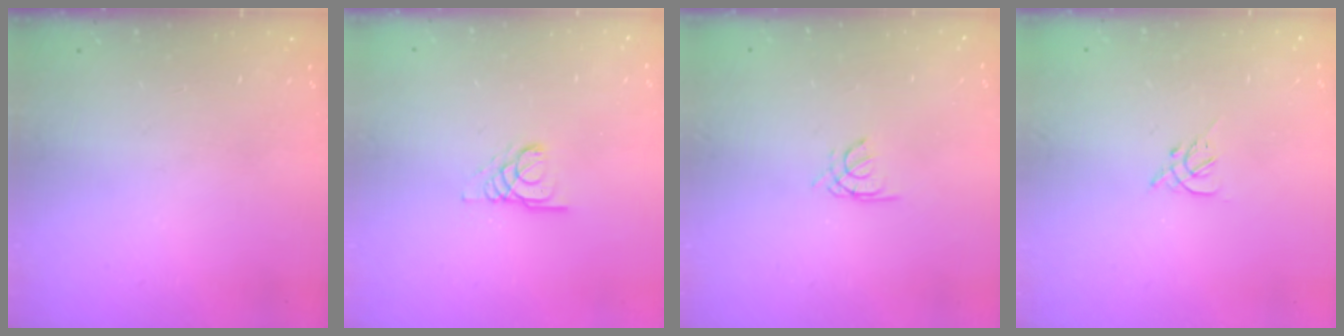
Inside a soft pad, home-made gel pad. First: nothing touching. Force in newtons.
{"total": 3.4, "press": 3.4, "slide": 0.3}
{"total": 1.5, "press": 1.4, "slide": 0.4}
{"total": 2.7, "press": 2.6, "slide": 0.7}